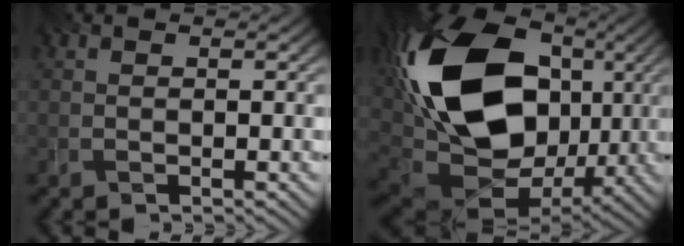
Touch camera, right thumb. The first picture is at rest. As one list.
[{"total": 21.9, "force": [3.4, 15.1, 15.5], "torque": [-0.349, 0.002, 0.053]}]